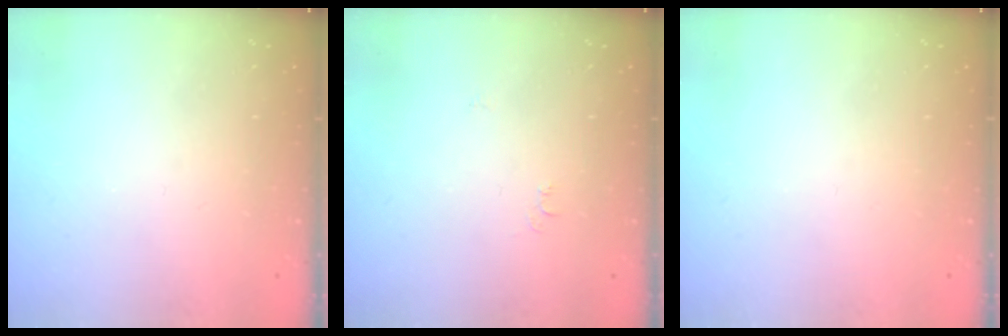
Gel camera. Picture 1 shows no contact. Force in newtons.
{"total": 4.3, "press": 4.3, "slide": 0.6}
{"total": 0.0}